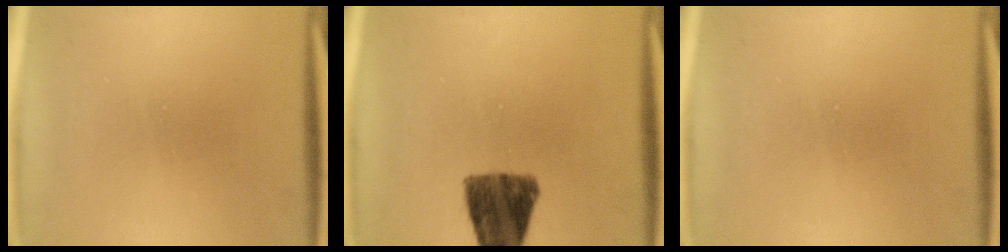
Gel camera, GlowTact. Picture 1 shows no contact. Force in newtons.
{"total": 10.3}
{"total": 0.0}